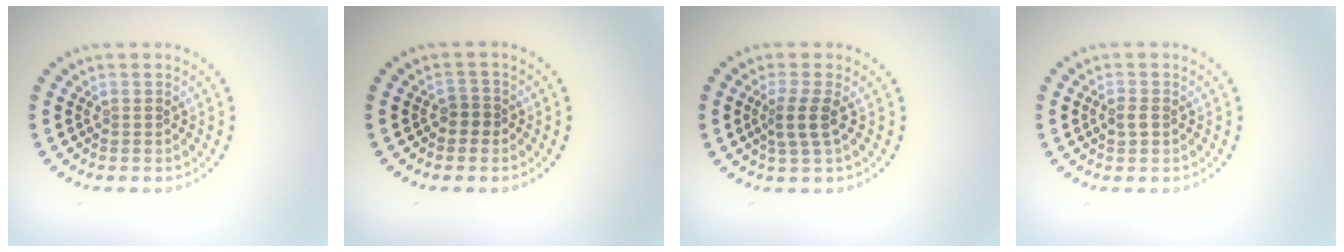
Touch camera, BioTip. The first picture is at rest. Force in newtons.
{"total": 1.3, "press": 1.0, "slide": 0.7}
{"total": 2.3, "press": 1.9, "slide": 1.4}
{"total": 1.2, "press": 1.2, "slide": 0.2}